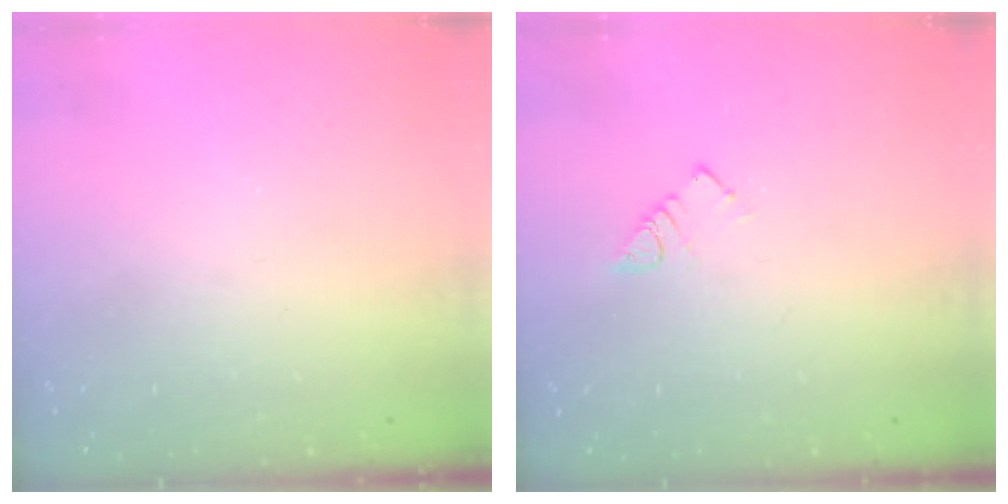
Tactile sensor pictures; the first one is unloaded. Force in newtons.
{"total": 2.9, "press": 2.9, "slide": 0.5}